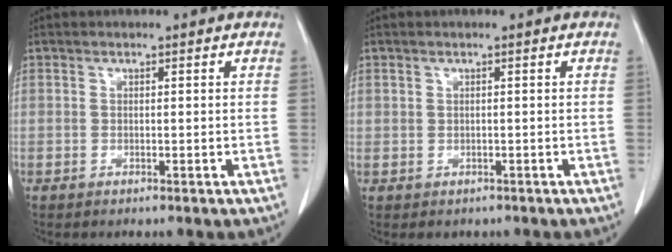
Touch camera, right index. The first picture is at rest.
{"total": 1.3, "force": [-0.3, 1.3, 0.1], "torque": [-0.004, 0.004, 0.001]}